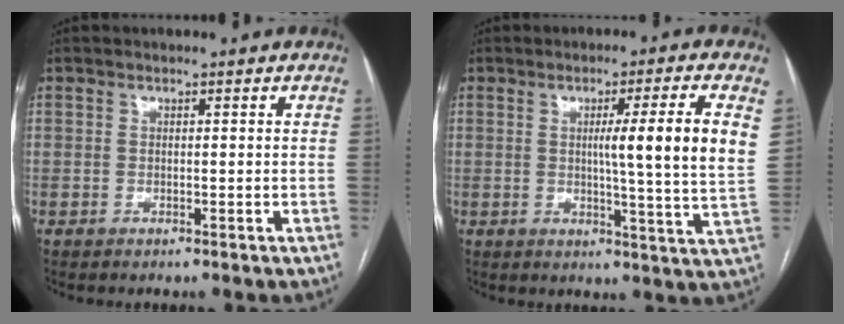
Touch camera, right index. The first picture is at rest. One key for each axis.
{"total": 11.0, "fx": 2.3, "fy": -1.4, "fz": 10.6, "tx": -0.148, "ty": -0.004, "tz": 0.029}